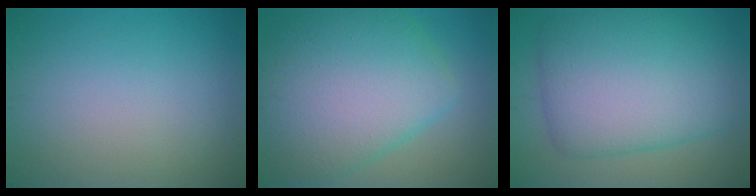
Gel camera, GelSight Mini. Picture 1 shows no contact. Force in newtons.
{"total": 10.0, "press": 10.0, "slide": 0.4}
{"total": 10.4, "press": 10.4, "slide": 0.2}